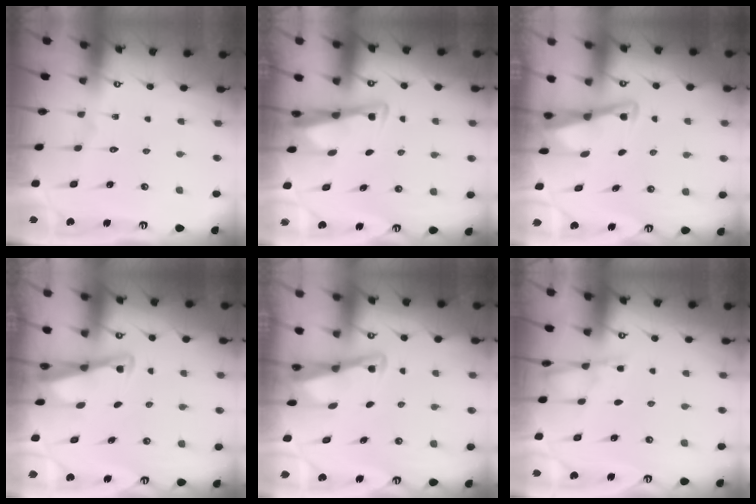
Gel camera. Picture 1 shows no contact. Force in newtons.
{"total": 3.4, "press": 3.4, "slide": 0.4}
{"total": 3.0, "press": 3.0, "slide": 0.4}
{"total": 2.5, "press": 2.5, "slide": 0.2}
{"total": 3.0, "press": 3.0, "slide": 0.4}
{"total": 3.3, "press": 3.3, "slide": 0.4}